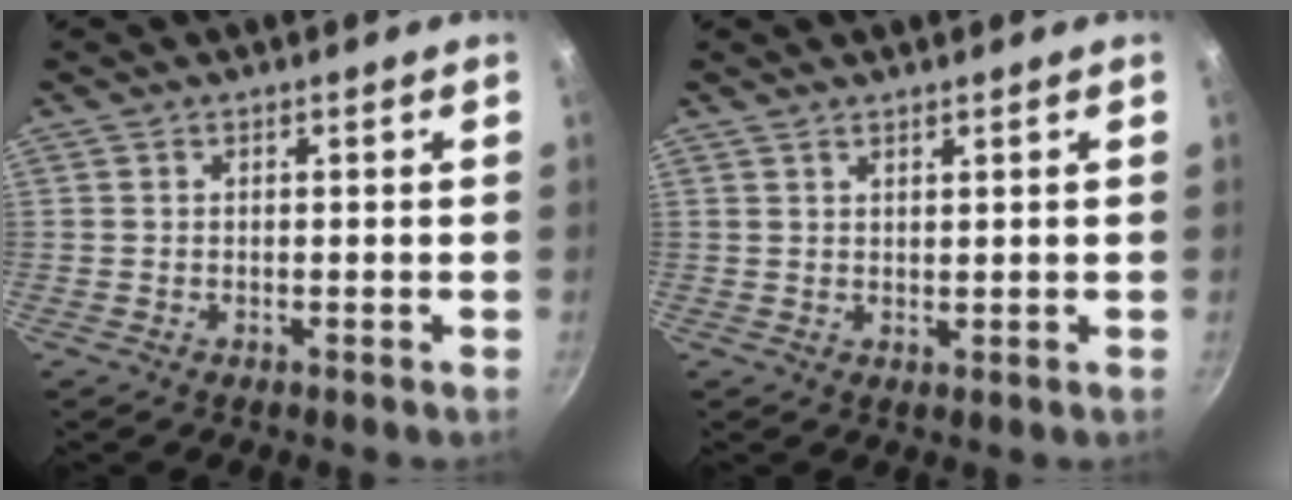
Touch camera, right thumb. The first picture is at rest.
{"total": 1.3, "force": [1.1, 0.1, 0.7], "torque": [-0.006, -0.015, 0.015]}